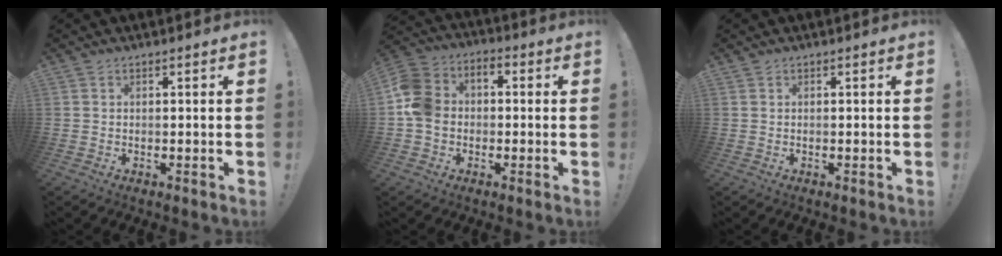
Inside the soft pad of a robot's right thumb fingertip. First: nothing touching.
{"total": 10.9, "force": [-2.7, 8.7, 5.9], "torque": [-0.119, 0.030, -0.049]}
{"total": 0.0}